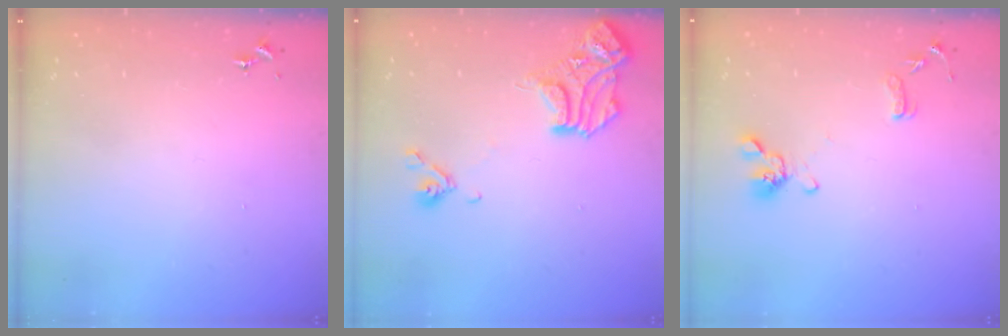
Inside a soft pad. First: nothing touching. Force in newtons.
{"total": 14.9, "press": 14.8, "slide": 1.2}
{"total": 11.5, "press": 11.3, "slide": 1.8}